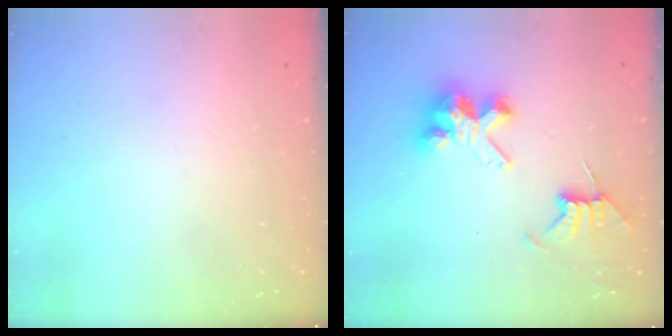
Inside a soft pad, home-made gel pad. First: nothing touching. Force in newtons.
{"total": 8.7, "press": 8.6, "slide": 0.7}